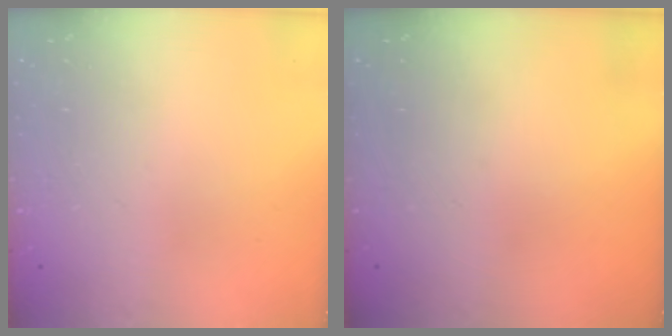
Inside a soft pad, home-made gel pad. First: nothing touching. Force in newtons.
{"total": 0.0}